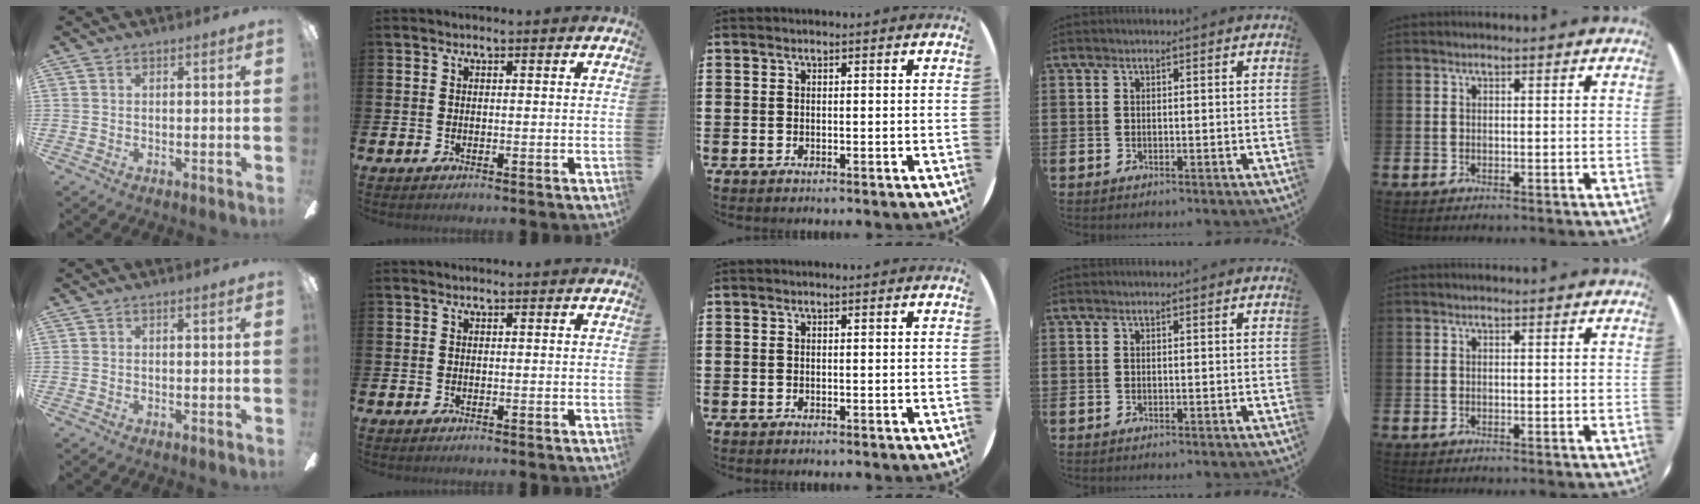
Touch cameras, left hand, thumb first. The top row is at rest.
{}